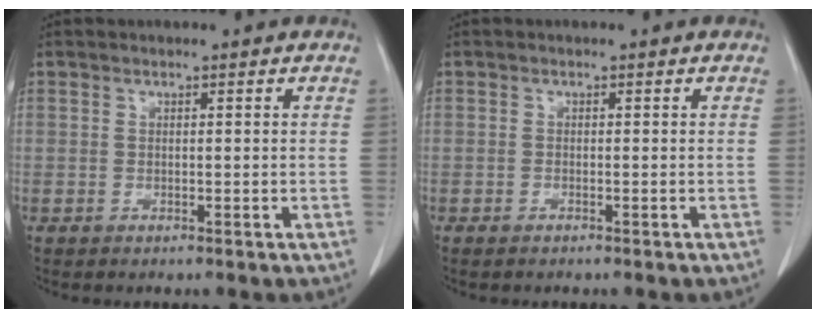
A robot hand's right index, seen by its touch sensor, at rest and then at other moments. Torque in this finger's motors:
{"motor_torque": [0.13, -0.10, 0.08, 0.02]}